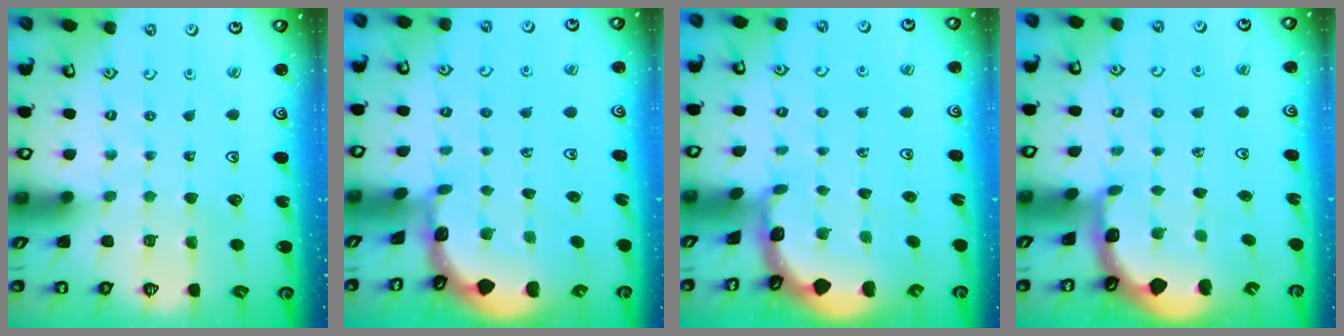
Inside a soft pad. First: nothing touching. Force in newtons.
{"total": 1.0, "press": 1.0, "slide": 0.2}
{"total": 1.5, "press": 1.5, "slide": 0.1}
{"total": 1.8, "press": 1.8, "slide": 0.3}